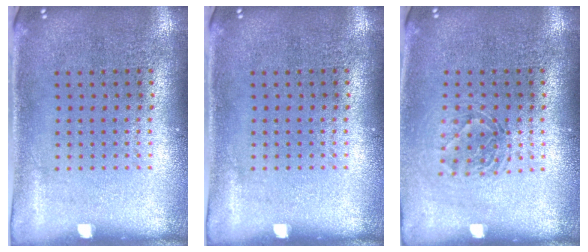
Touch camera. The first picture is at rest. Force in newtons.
{"total": 0.0}
{"total": 1.3, "press": 1.1, "slide": 0.6}